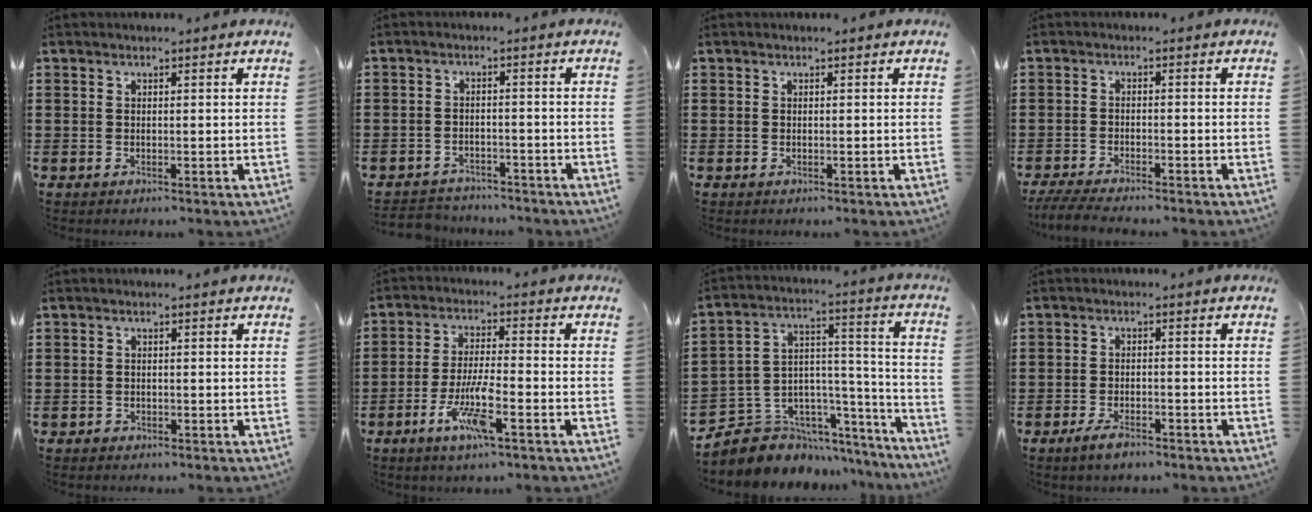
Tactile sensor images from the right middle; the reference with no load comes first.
{"total": 3.1, "force": [-3.0, 0.8, -0.4], "torque": [-0.001, 0.001, -0.066]}
{"total": 0.0}
{"total": 3.6, "force": [-3.3, 0.1, 1.2], "torque": [-0.034, -0.008, -0.070]}
{"total": 0.5, "force": [-0.4, 0.3, 0.1], "torque": [-0.003, 0.000, -0.009]}
{"total": 7.6, "force": [-3.8, 1.4, 6.4], "torque": [-0.133, -0.007, -0.073]}
{"total": 6.4, "force": [-4.7, 4.4, -0.3], "torque": [-0.019, -0.007, -0.086]}
{"total": 2.8, "force": [-2.0, 0.8, 1.7], "torque": [-0.035, 0.003, -0.040]}